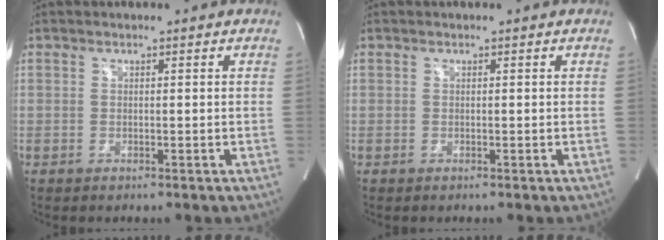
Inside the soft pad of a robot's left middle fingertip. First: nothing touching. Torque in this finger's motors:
{"motor_torque": [0.00, 0.00, 0.00, -0.01]}